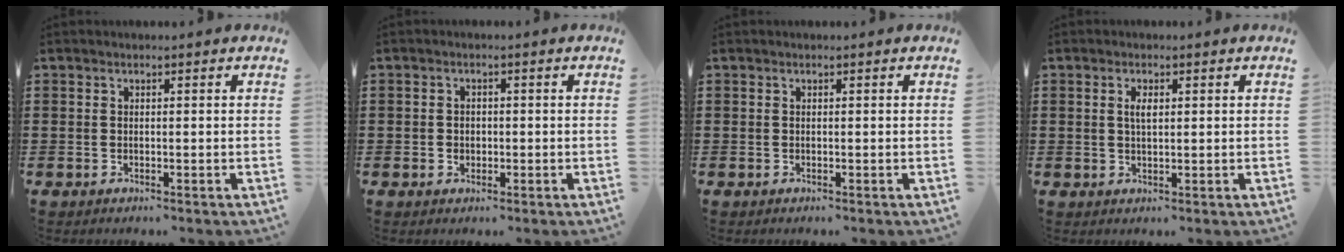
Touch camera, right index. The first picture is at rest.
{"total": 1.4, "force": [-0.2, 1.2, 0.6], "torque": [-0.016, 0.004, -0.005]}
{"total": 0.0}
{"total": 2.2, "force": [0.5, 0.8, 2.0], "torque": [-0.040, 0.005, 0.006]}